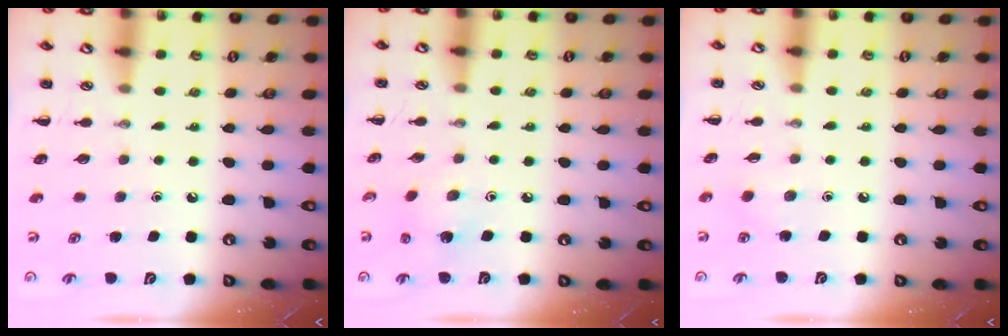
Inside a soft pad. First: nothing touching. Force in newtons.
{"total": 2.2, "press": 2.1, "slide": 0.7}
{"total": 2.0, "press": 1.9, "slide": 0.7}